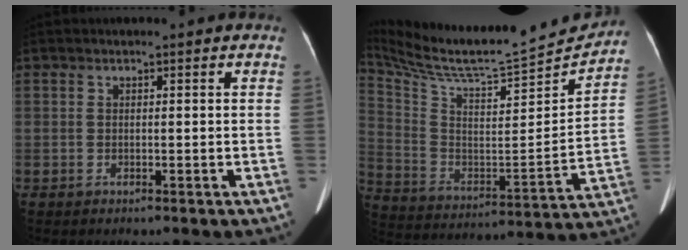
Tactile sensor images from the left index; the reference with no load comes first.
{"total": 23.6, "force": [22.0, 1.8, 8.4], "torque": [-0.168, -0.047, 0.344]}